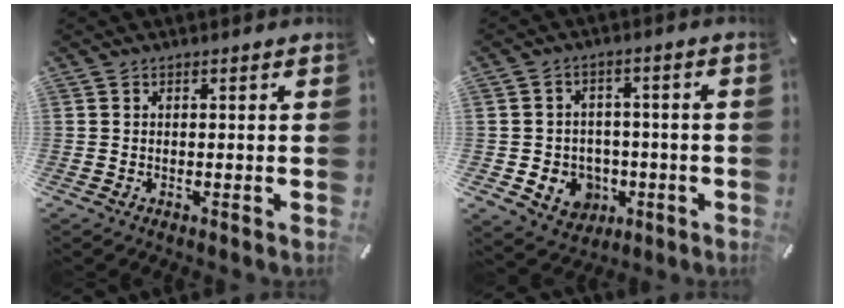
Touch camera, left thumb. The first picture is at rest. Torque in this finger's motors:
{"motor_torque": [0.50, 0.51, 0.09, 0.08, 0.04]}